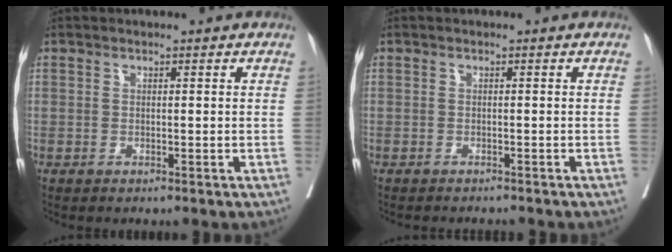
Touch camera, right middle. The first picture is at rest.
{"total": 3.8, "force": [-3.6, 0.5, 1.0], "torque": [-0.005, -0.007, -0.046]}